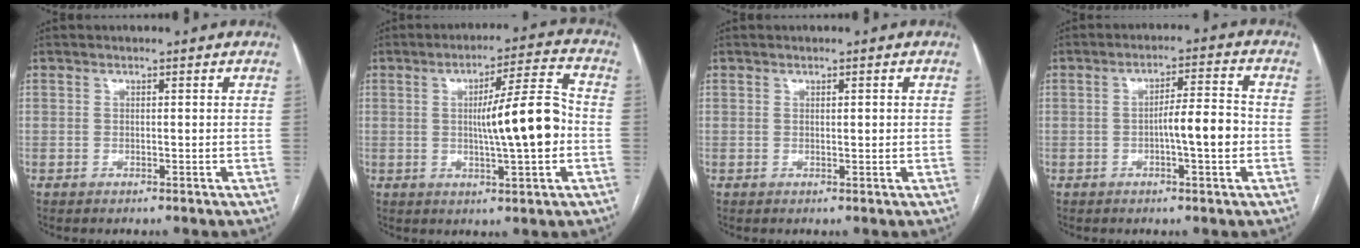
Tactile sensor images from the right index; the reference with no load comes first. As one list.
[{"total": 11.1, "force": [-0.8, 0.7, 11.1], "torque": [-0.169, 0.013, -0.014]}, {"total": 1.0, "force": [0.3, 0.3, 0.9], "torque": [-0.013, 0.000, 0.005]}, {"total": 6.3, "force": [-1.3, 0.7, 6.1], "torque": [-0.096, 0.011, -0.021]}]